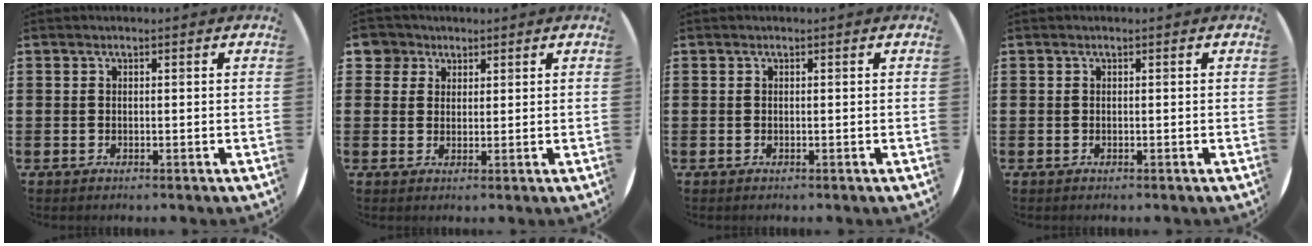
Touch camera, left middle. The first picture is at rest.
{"total": 3.4, "force": [2.3, 2.5, 0.3], "torque": [-0.002, 0.005, 0.041]}
{"total": 0.0}
{"total": 0.0}